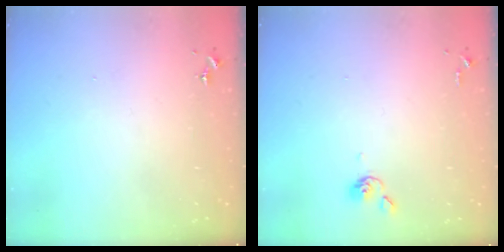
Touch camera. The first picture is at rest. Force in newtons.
{"total": 4.1, "press": 4.0, "slide": 0.7}